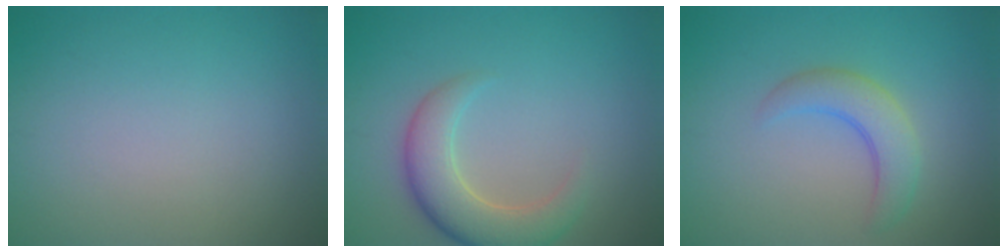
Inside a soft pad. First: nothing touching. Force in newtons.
{"total": 4.6, "press": 4.6, "slide": 0.5}
{"total": 3.2, "press": 3.2, "slide": 0.3}